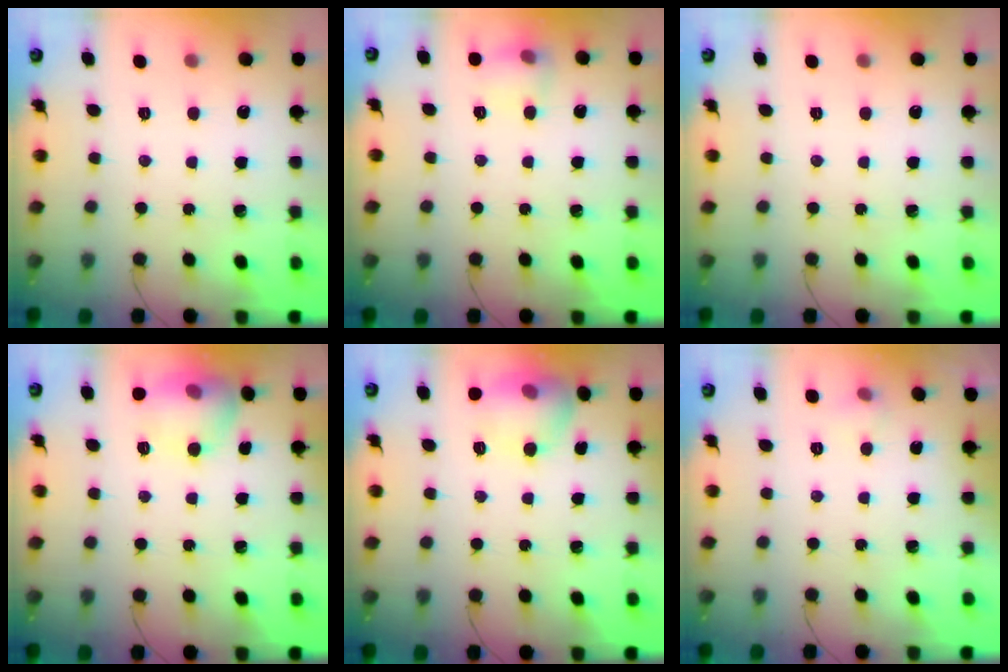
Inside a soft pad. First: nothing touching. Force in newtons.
{"total": 8.5, "press": 8.4, "slide": 0.8}
{"total": 0.0}
{"total": 11.7, "press": 11.4, "slide": 2.9}
{"total": 11.7, "press": 11.4, "slide": 2.9}
{"total": 3.8, "press": 3.4, "slide": 1.6}